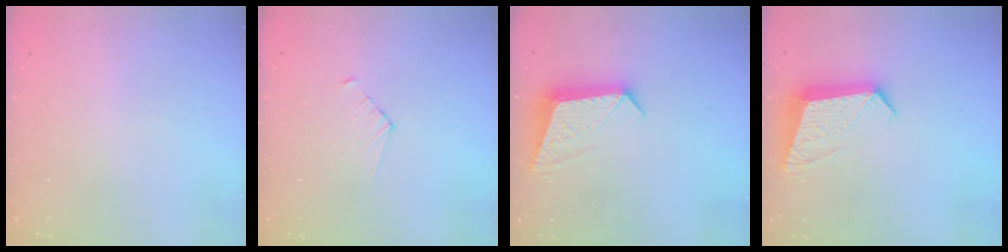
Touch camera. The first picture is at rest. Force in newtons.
{"total": 2.8, "press": 2.8, "slide": 0.2}
{"total": 10.4, "press": 10.4, "slide": 0.3}
{"total": 10.9, "press": 10.8, "slide": 1.1}